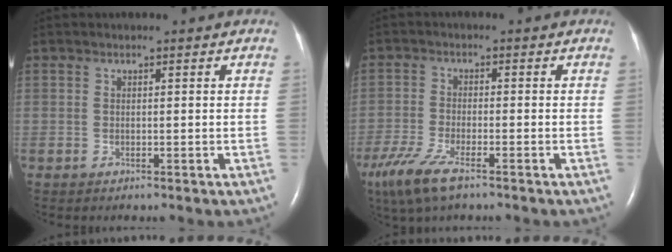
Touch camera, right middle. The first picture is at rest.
{"total": 7.7, "force": [-5.1, 1.7, 5.5], "torque": [-0.120, -0.019, -0.092]}